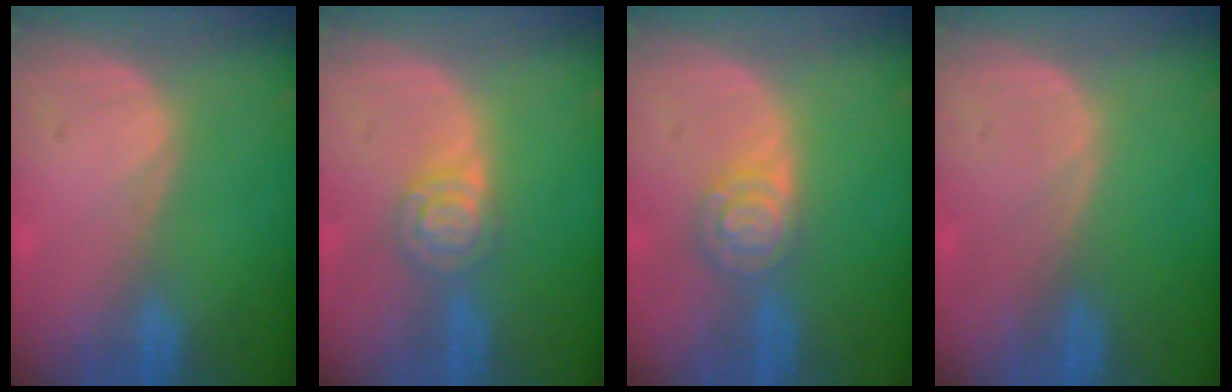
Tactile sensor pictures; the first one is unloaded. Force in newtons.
{"total": 4.6, "press": 4.2, "slide": 1.9}
{"total": 5.1, "press": 4.5, "slide": 2.6}
{"total": 0.0}